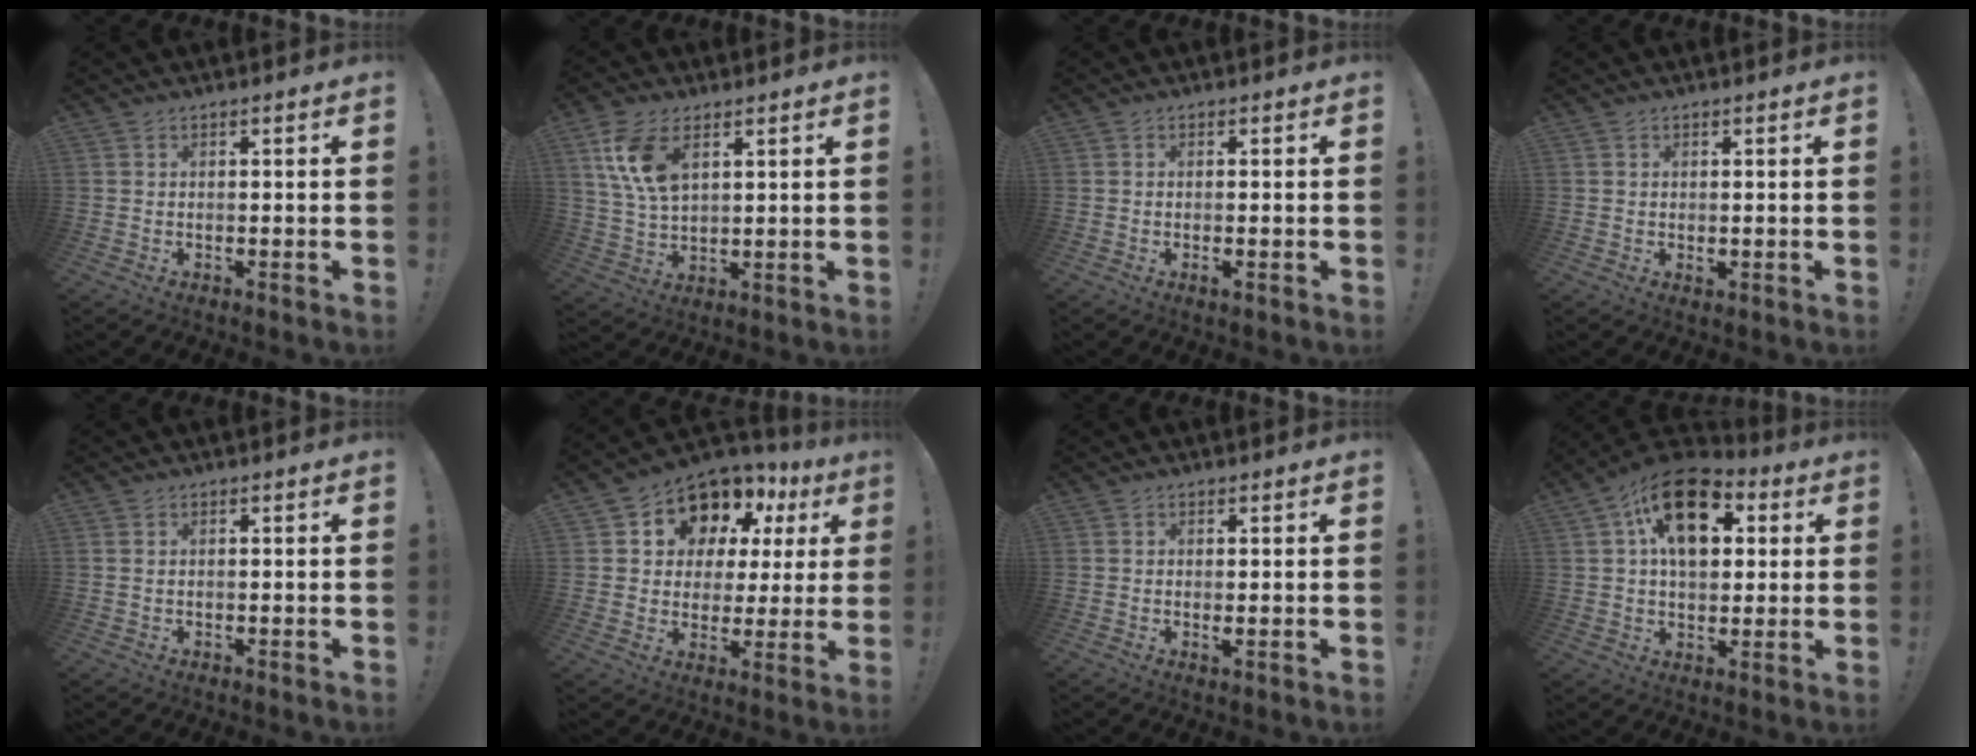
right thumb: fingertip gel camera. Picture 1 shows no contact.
{"total": 11.1, "force": [5.2, 5.9, 7.7], "torque": [-0.153, -0.011, 0.098]}
{"total": 1.5, "force": [-0.3, 0.5, 1.4], "torque": [-0.008, -0.005, -0.008]}
{"total": 1.0, "force": [0.3, 0.7, 0.6], "torque": [-0.003, -0.001, 0.005]}
{"total": 0.6, "force": [0.2, 0.3, 0.5], "torque": [-0.015, 0.002, 0.005]}
{"total": 11.4, "force": [7.6, 7.8, 3.4], "torque": [-0.055, -0.065, 0.148]}
{"total": 1.1, "force": [0.2, 0.4, 1.0], "torque": [-0.020, -0.001, 0.003]}
{"total": 17.7, "force": [6.2, 11.4, 12.1], "torque": [-0.187, -0.017, 0.111]}